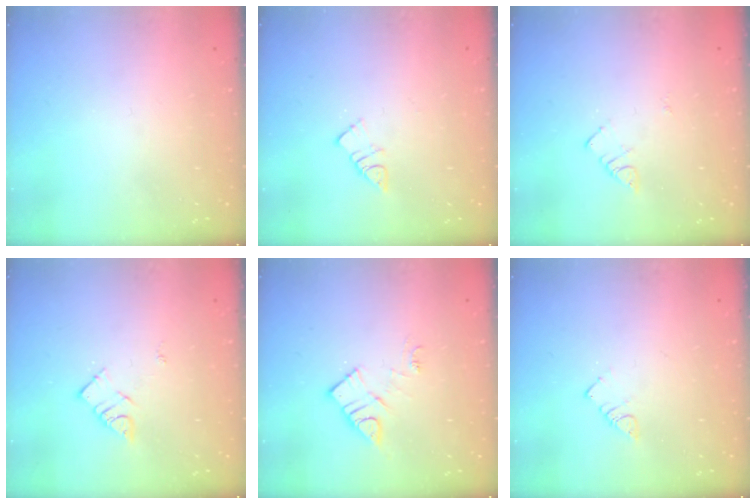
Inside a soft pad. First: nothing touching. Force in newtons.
{"total": 5.8, "press": 5.8, "slide": 0.2}
{"total": 3.8, "press": 3.8, "slide": 0.4}
{"total": 6.2, "press": 6.2, "slide": 0.0}
{"total": 8.8, "press": 8.8, "slide": 0.2}
{"total": 2.8, "press": 2.8, "slide": 0.3}